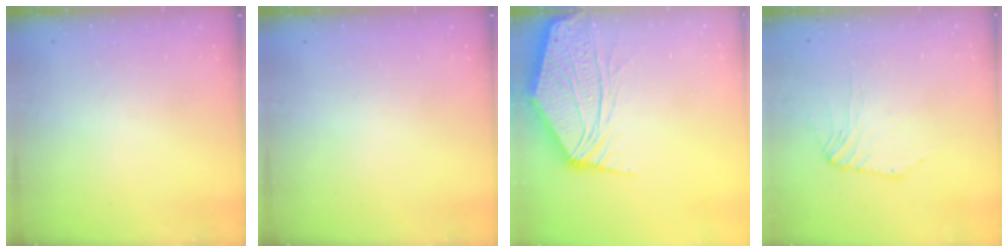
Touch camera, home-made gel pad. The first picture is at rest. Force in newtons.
{"total": 0.0}
{"total": 12.5, "press": 12.4, "slide": 1.7}
{"total": 2.4, "press": 2.3, "slide": 0.5}